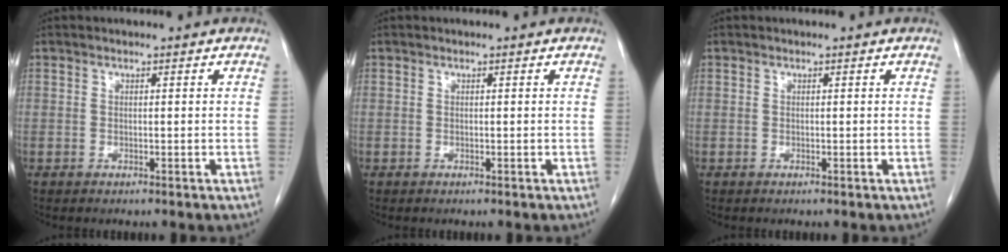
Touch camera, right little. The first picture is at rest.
{"total": 0.0}
{"total": 0.0}